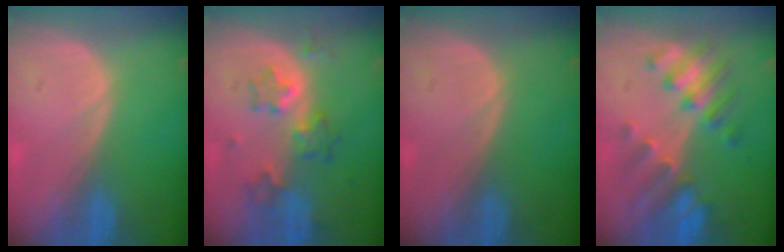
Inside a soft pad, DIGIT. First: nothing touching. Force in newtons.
{"total": 6.1, "press": 5.8, "slide": 1.9}
{"total": 0.0}
{"total": 7.5, "press": 7.5, "slide": 0.5}